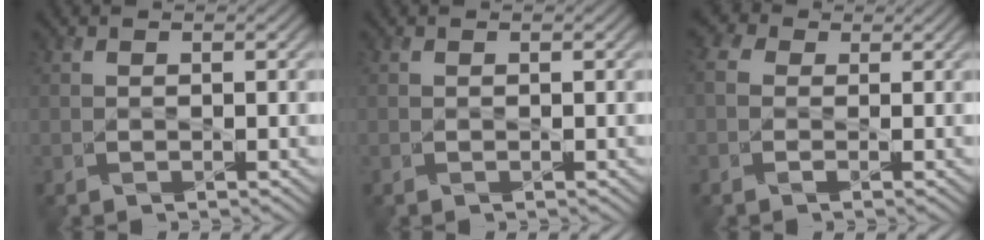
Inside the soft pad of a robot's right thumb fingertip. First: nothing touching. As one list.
[{"total": 0.0}, {"total": 3.1, "force": [-0.1, 2.4, 2.0], "torque": [-0.052, 0.003, -0.013]}]